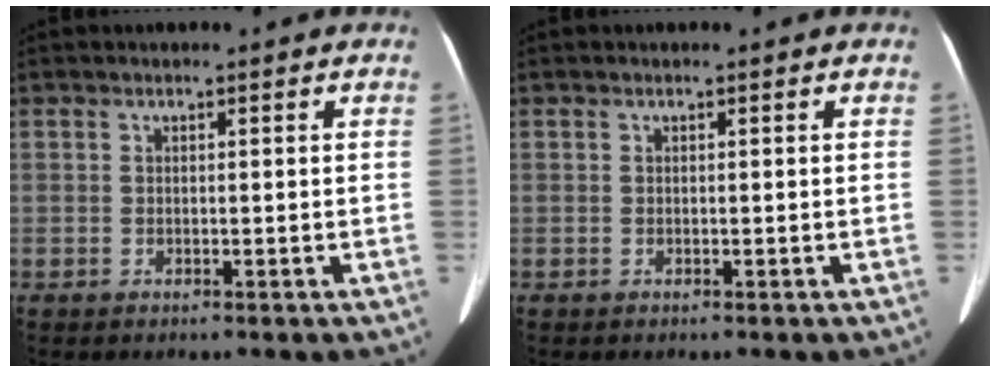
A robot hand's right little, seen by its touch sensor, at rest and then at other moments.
{"total": 0.0}